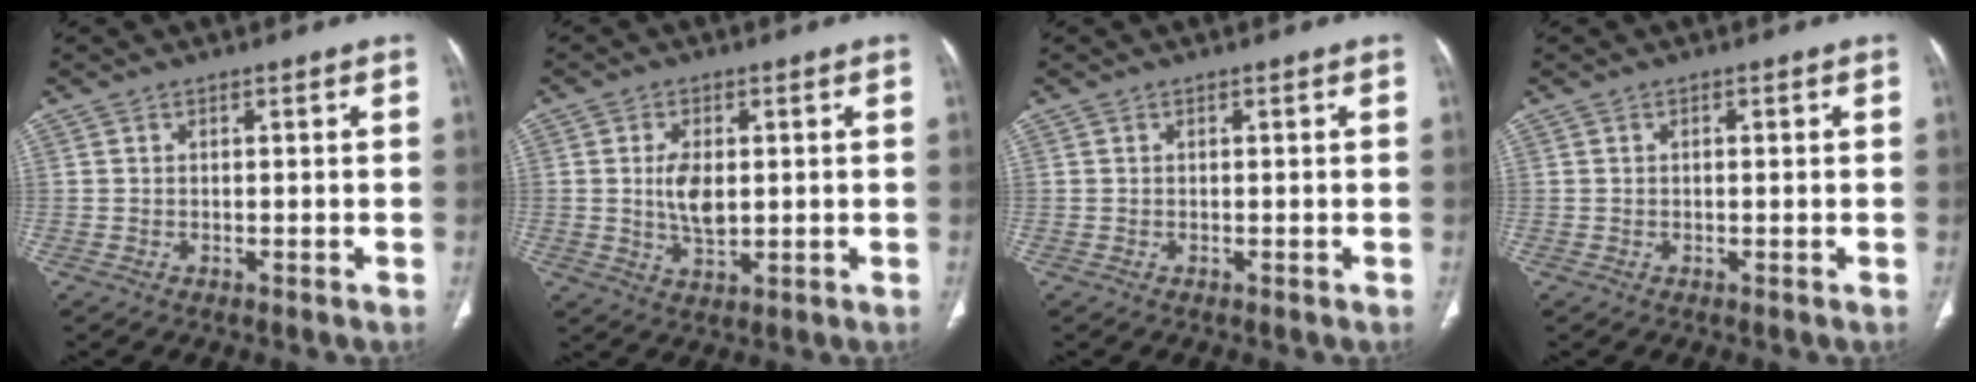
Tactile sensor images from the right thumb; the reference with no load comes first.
{"total": 6.2, "force": [0.5, 3.4, 5.2], "torque": [-0.093, -0.007, 0.013]}
{"total": 0.0}
{"total": 0.8, "force": [0.1, 0.3, 0.7], "torque": [-0.014, 0.004, 0.002]}